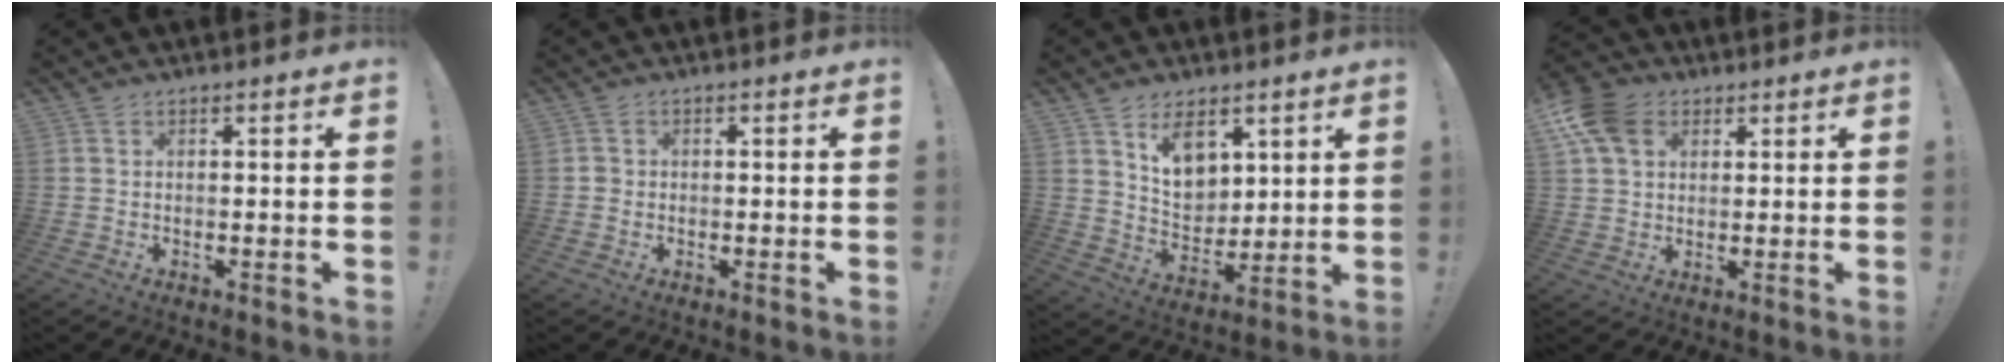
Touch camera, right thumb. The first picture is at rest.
{"total": 1.4, "force": [-0.4, 1.3, 0.2], "torque": [-0.003, 0.004, -0.008]}
{"total": 10.8, "force": [6.3, 7.4, 4.6], "torque": [-0.065, -0.040, 0.122]}
{"total": 12.1, "force": [4.7, 8.9, 6.8], "torque": [-0.132, -0.006, 0.096]}